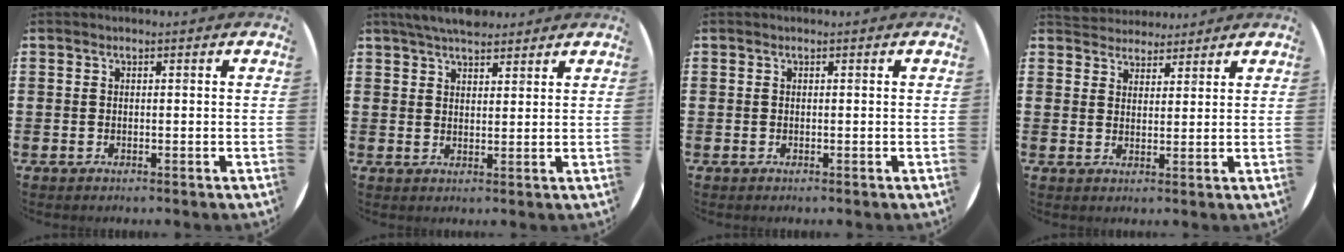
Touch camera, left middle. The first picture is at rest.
{"total": 4.5, "force": [4.1, 1.1, 1.5], "torque": [-0.038, -0.008, 0.075]}
{"total": 0.0}
{"total": 3.6, "force": [3.4, 1.1, -0.2], "torque": [-0.007, -0.008, 0.065]}